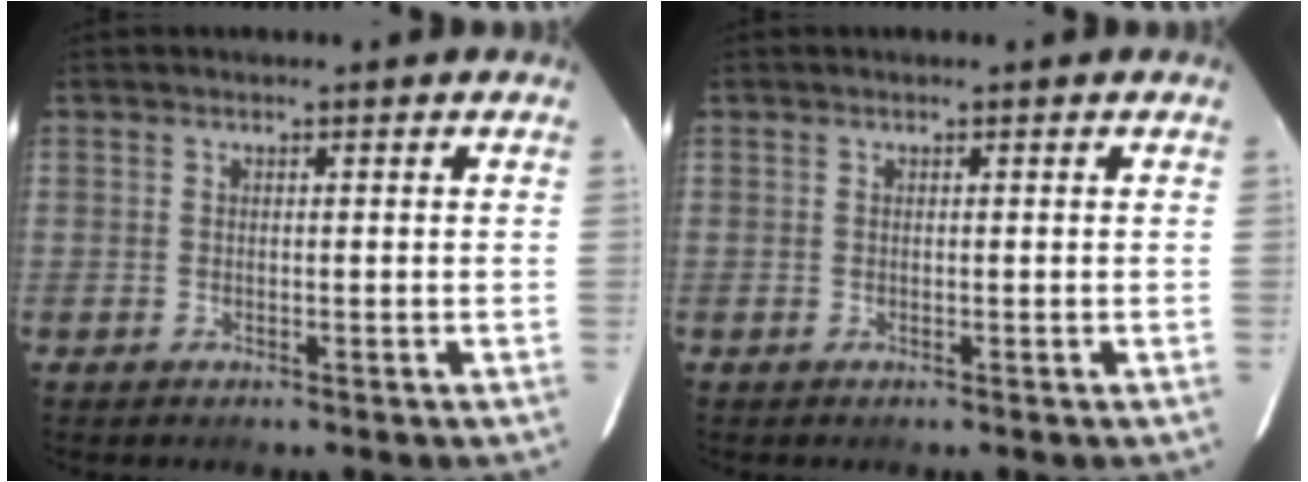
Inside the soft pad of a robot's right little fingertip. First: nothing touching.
{"total": 0.0}